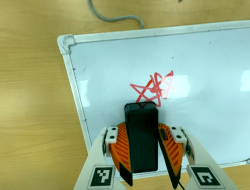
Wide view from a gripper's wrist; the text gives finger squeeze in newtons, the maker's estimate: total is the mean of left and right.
{"total": 13.5, "left": 15.1, "right": 11.9}